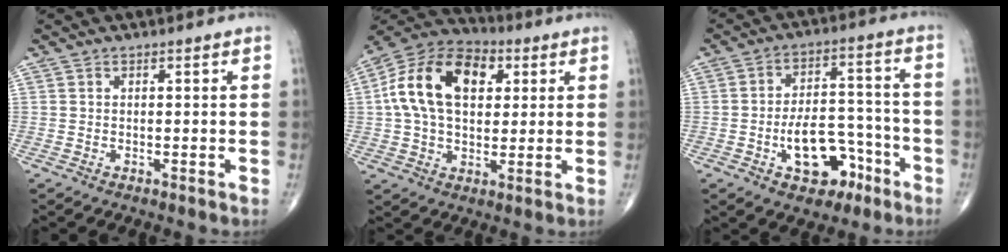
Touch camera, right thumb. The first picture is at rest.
{"total": 18.0, "force": [4.0, 11.5, 13.3], "torque": [-0.225, 0.013, 0.059]}
{"total": 12.4, "force": [-5.5, 7.4, 8.2], "torque": [-0.099, 0.054, -0.078]}